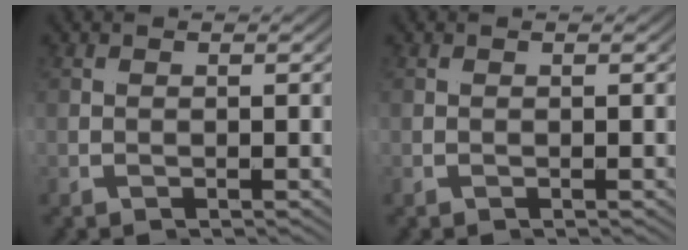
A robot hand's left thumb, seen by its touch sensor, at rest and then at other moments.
{"total": 0.0}